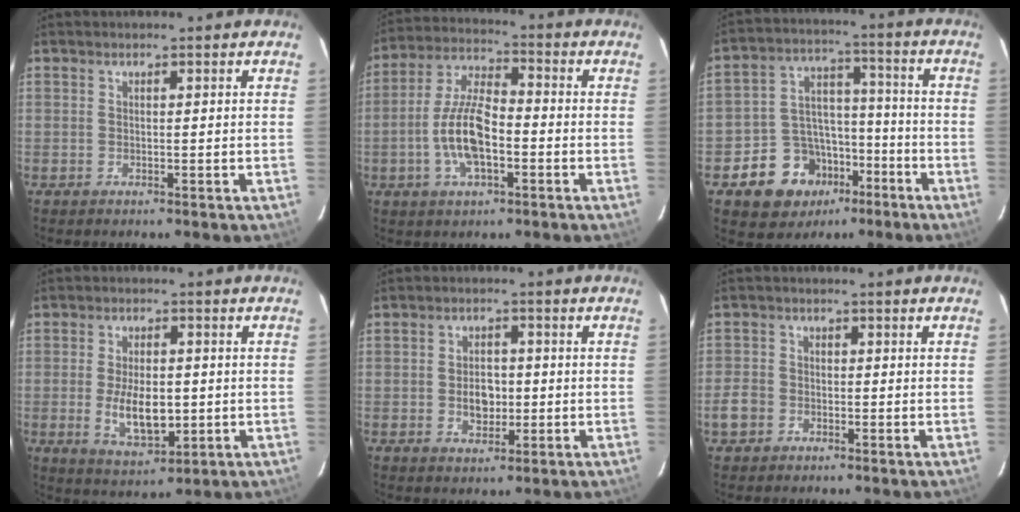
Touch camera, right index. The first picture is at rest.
{"total": 11.4, "force": [-3.2, 4.7, 9.9], "torque": [-0.207, 0.007, -0.062]}
{"total": 10.1, "force": [-5.4, 8.2, 2.5], "torque": [-0.065, 0.037, -0.072]}
{"total": 9.1, "force": [-1.3, 4.6, 7.8], "torque": [-0.151, -0.012, -0.014]}
{"total": 5.0, "force": [-0.8, 3.6, 3.4], "torque": [-0.061, 0.005, -0.009]}
{"total": 4.3, "force": [-2.0, 3.6, 1.3], "torque": [-0.031, 0.009, -0.036]}